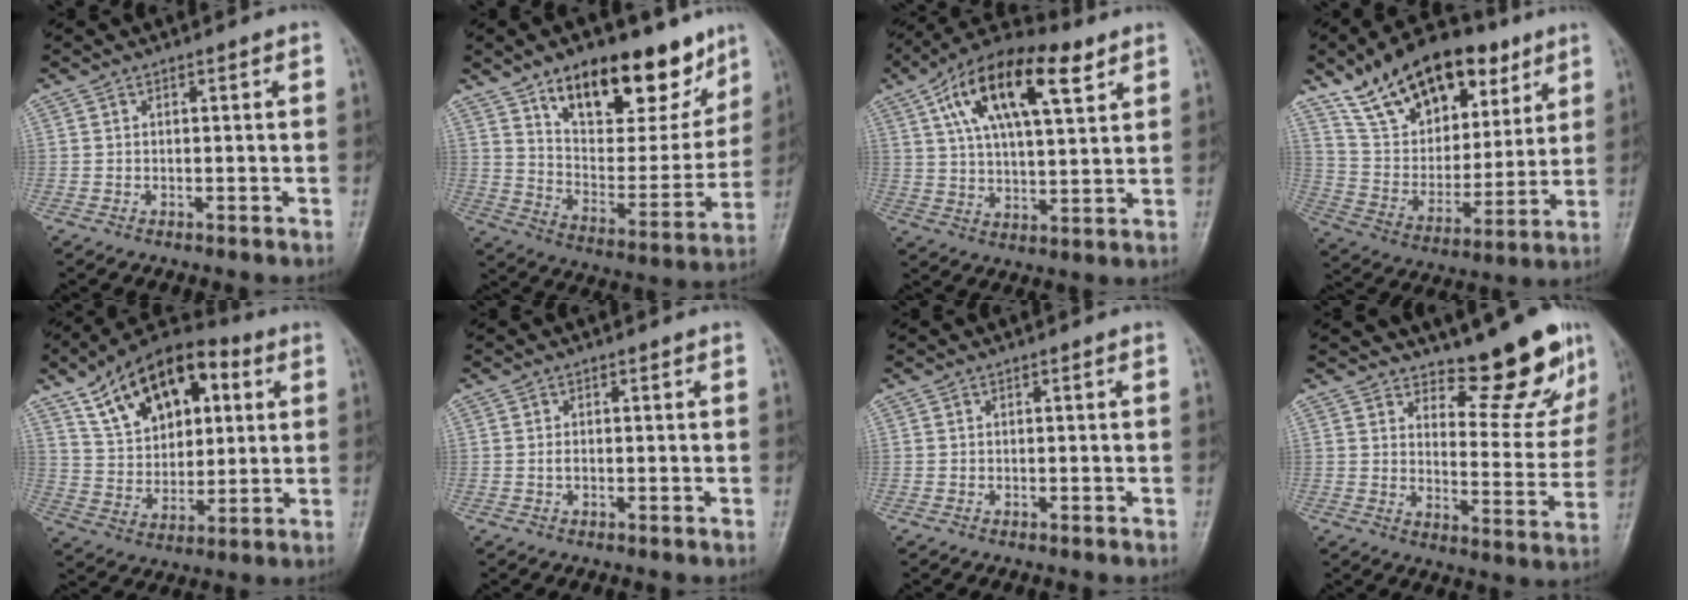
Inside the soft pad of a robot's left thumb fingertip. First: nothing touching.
{"total": 22.2, "force": [14.3, 10.5, 13.2], "torque": [-0.138, -0.065, 0.231]}
{"total": 18.6, "force": [8.4, 7.7, 14.7], "torque": [-0.232, -0.002, 0.141]}
{"total": 23.9, "force": [14.3, 13.1, 14.0], "torque": [-0.195, -0.032, 0.252]}
{"total": 19.6, "force": [8.1, 11.7, 13.5], "torque": [-0.172, -0.003, 0.138]}
{"total": 0.8, "force": [0.0, 0.5, 0.6], "torque": [-0.012, 0.000, 0.000]}
{"total": 0.0}
{"total": 13.5, "force": [10.9, 4.2, 6.7], "torque": [-0.049, -0.097, 0.150]}